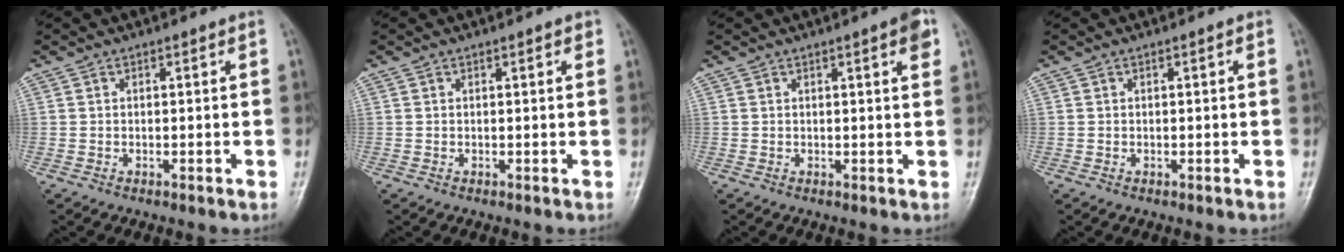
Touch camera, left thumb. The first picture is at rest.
{"total": 1.0, "force": [0.5, 0.3, 0.8], "torque": [-0.011, 0.000, 0.004]}
{"total": 3.3, "force": [1.5, 0.5, 2.8], "torque": [-0.032, -0.002, 0.017]}
{"total": 0.0}